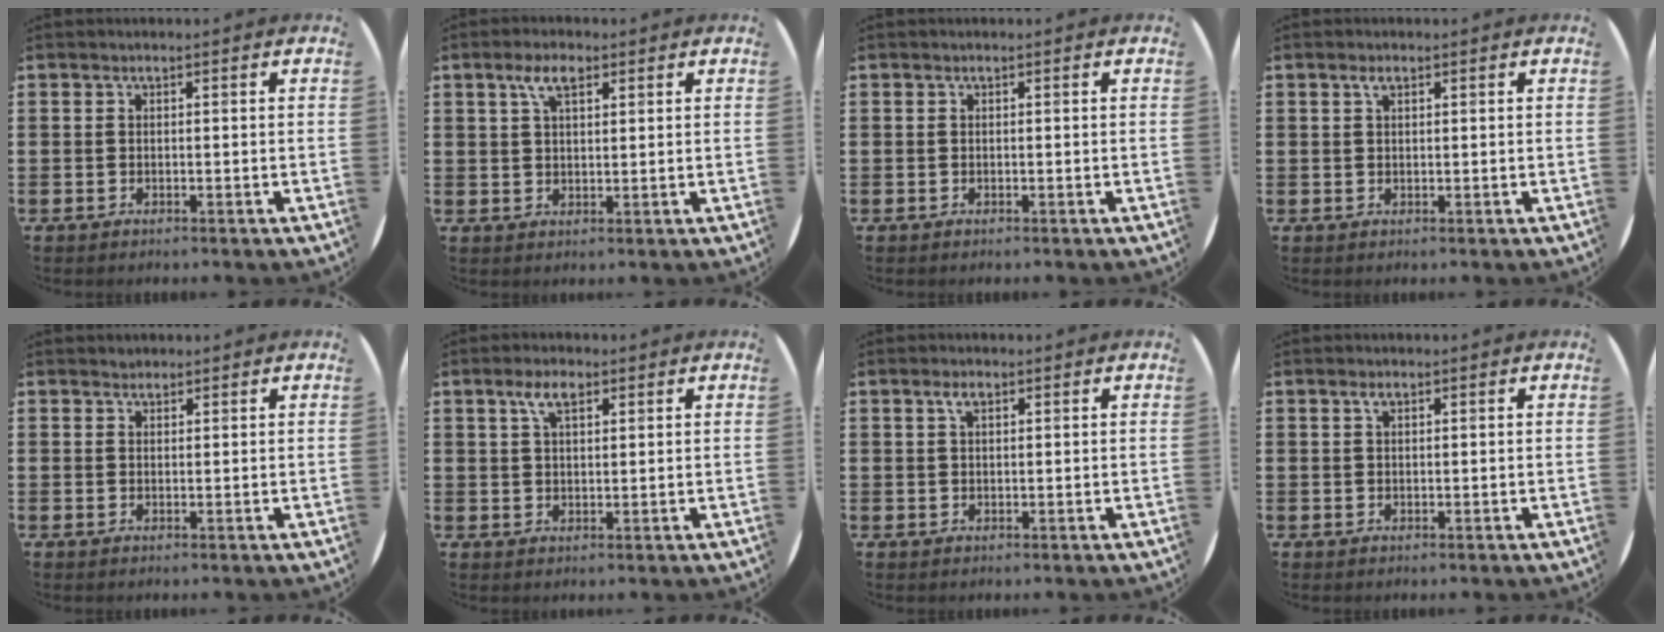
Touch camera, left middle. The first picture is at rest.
{"total": 4.3, "force": [2.6, 1.8, 2.9], "torque": [-0.056, 0.006, 0.043]}
{"total": 0.0}
{"total": 1.2, "force": [0.7, 0.6, 0.8], "torque": [-0.010, 0.002, 0.010]}
{"total": 0.9, "force": [0.9, 0.2, -0.1], "torque": [0.001, 0.001, 0.017]}
{"total": 4.0, "force": [2.4, 1.7, 2.6], "torque": [-0.050, 0.006, 0.041]}
{"total": 1.8, "force": [1.0, 0.8, 1.2], "torque": [-0.018, 0.003, 0.016]}
{"total": 1.1, "force": [0.6, 0.6, 0.7], "torque": [-0.008, 0.001, 0.009]}